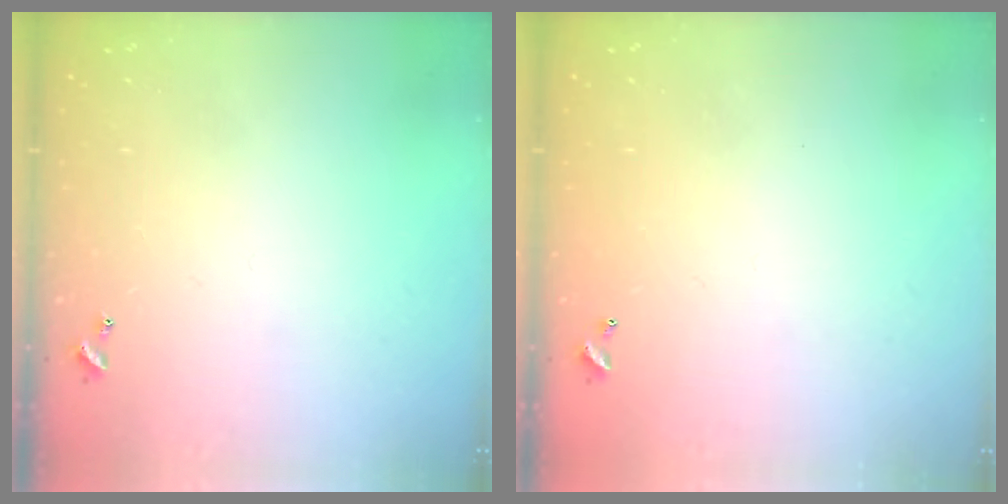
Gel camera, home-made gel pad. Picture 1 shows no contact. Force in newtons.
{"total": 2.9, "press": 2.9, "slide": 0.1}